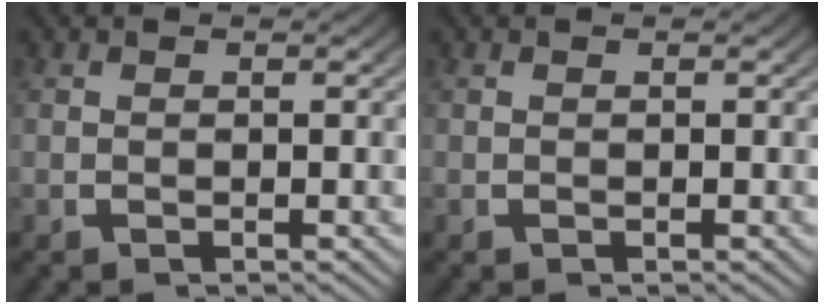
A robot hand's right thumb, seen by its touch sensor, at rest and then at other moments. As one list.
[{"total": 0.0}]